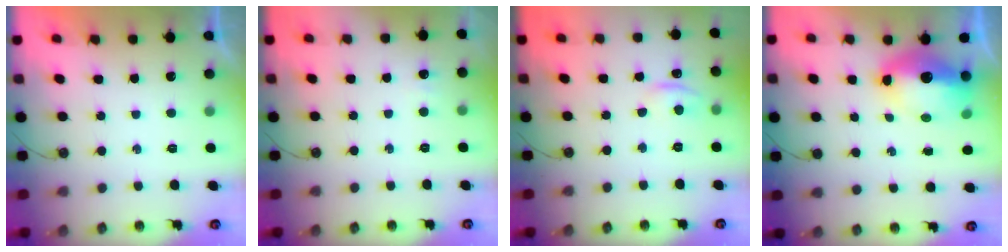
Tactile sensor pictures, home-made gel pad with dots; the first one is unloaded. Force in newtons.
{"total": 3.7, "press": 3.6, "slide": 0.9}
{"total": 3.1, "press": 3.0, "slide": 0.5}
{"total": 11.6, "press": 11.6, "slide": 1.3}